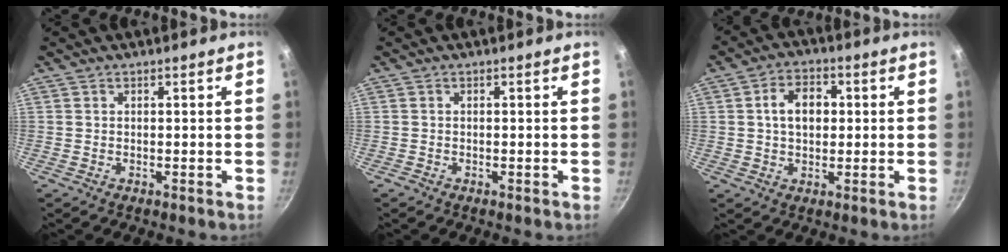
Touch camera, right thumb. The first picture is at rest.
{"total": 0.0}
{"total": 7.2, "force": [0.9, 5.1, 5.1], "torque": [-0.061, 0.014, 0.008]}